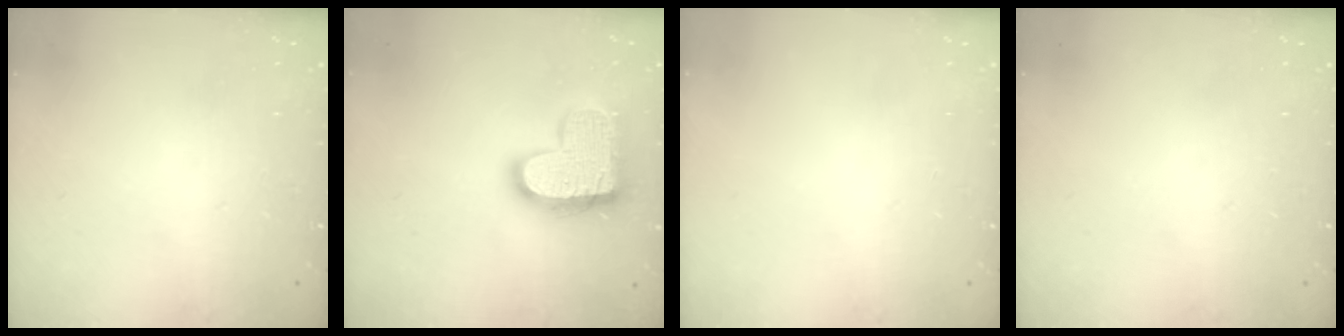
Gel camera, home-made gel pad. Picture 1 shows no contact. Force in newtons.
{"total": 16.3, "press": 16.3, "slide": 1.3}
{"total": 0.0}
{"total": 0.0}